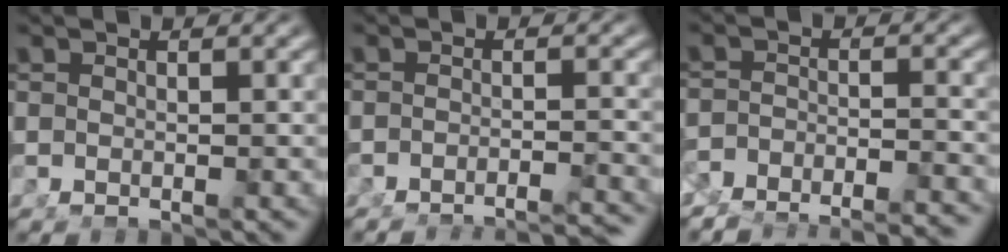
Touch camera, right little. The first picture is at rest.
{"total": 6.4, "force": [-6.3, 0.5, 1.0], "torque": [0.008, -0.006, -0.101]}
{"total": 7.9, "force": [-7.6, 1.6, 1.4], "torque": [0.001, -0.017, -0.120]}